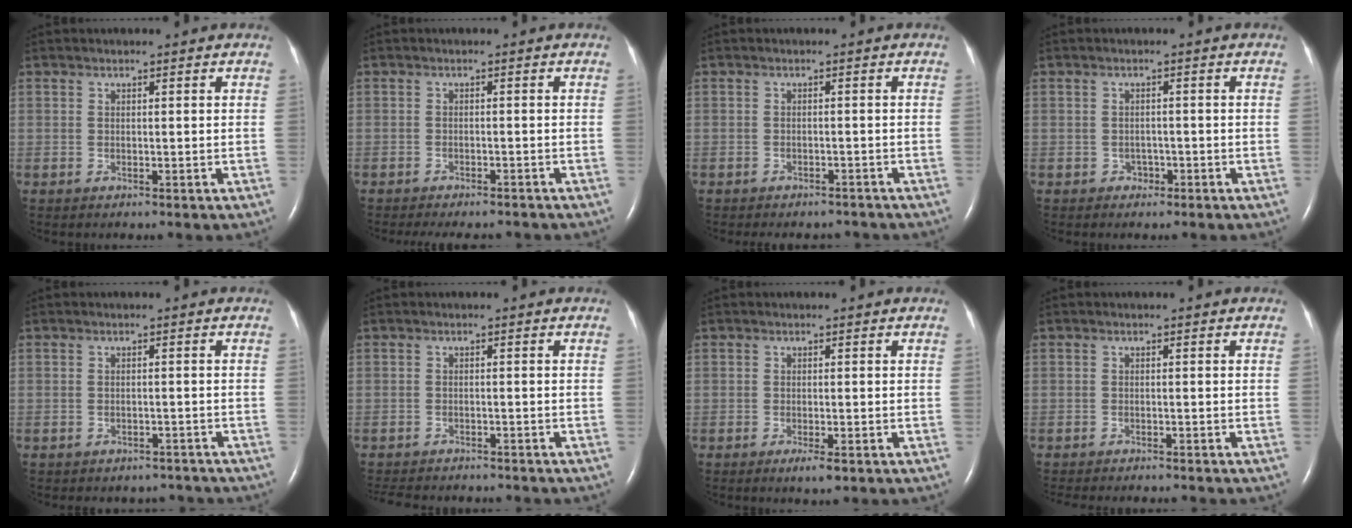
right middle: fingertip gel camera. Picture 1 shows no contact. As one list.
[{"total": 8.5, "force": [-7.6, 2.2, 3.0], "torque": [-0.041, -0.009, -0.094]}, {"total": 6.2, "force": [-5.5, 2.3, 1.5], "torque": [-0.017, 0.003, -0.063]}, {"total": 1.3, "force": [-0.7, 1.1, 0.2], "torque": [0.001, 0.005, -0.011]}, {"total": 4.4, "force": [-3.8, 2.1, 0.4], "torque": [-0.007, 0.011, -0.042]}, {"total": 10.1, "force": [-9.1, 2.7, 3.6], "torque": [-0.065, -0.009, -0.118]}, {"total": 2.1, "force": [-1.1, 0.3, 1.7], "torque": [-0.029, -0.004, -0.017]}, {"total": 7.1, "force": [-6.4, 1.0, 2.9], "torque": [-0.033, -0.010, -0.089]}]